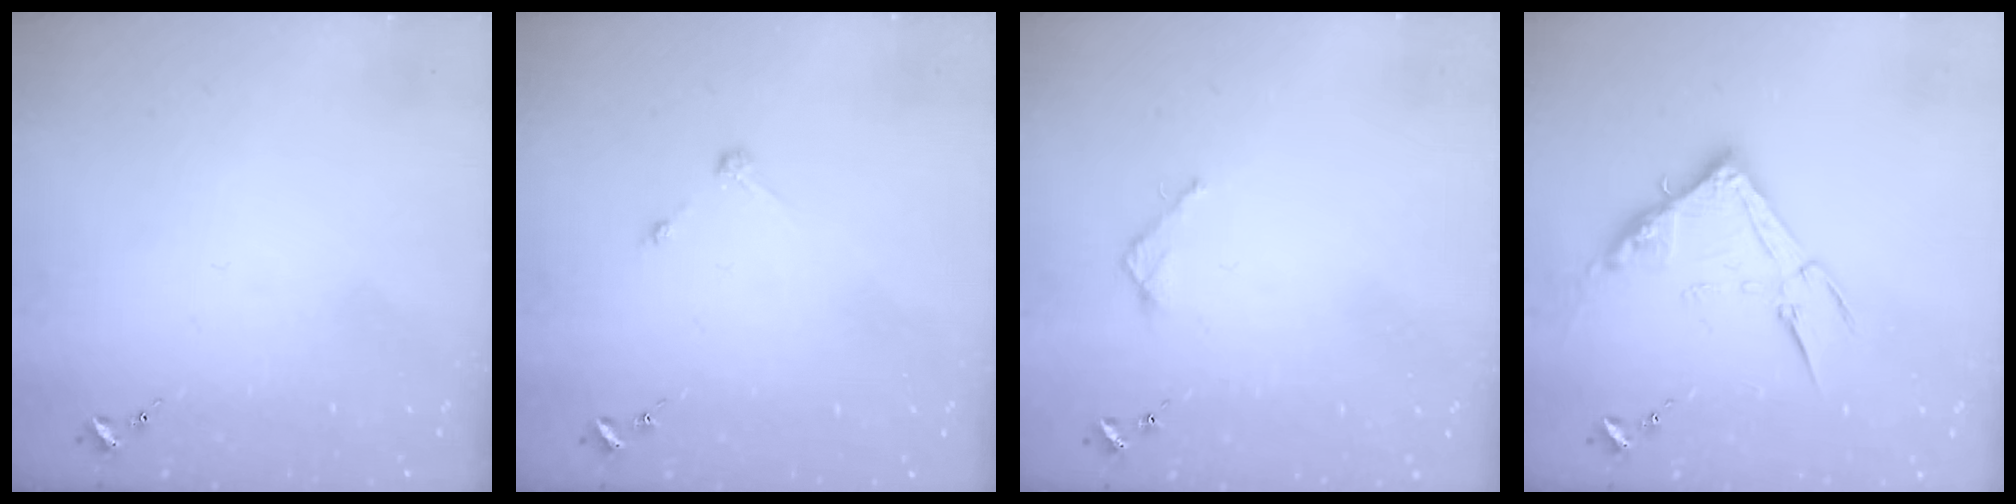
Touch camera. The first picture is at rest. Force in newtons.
{"total": 2.7, "press": 2.7, "slide": 0.3}
{"total": 2.7, "press": 2.7, "slide": 0.2}
{"total": 13.8, "press": 13.8, "slide": 0.8}